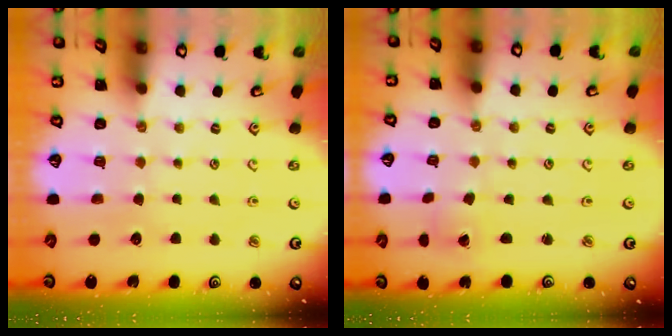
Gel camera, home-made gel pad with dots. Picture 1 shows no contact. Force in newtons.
{"total": 0.7, "press": 0.7, "slide": 0.0}